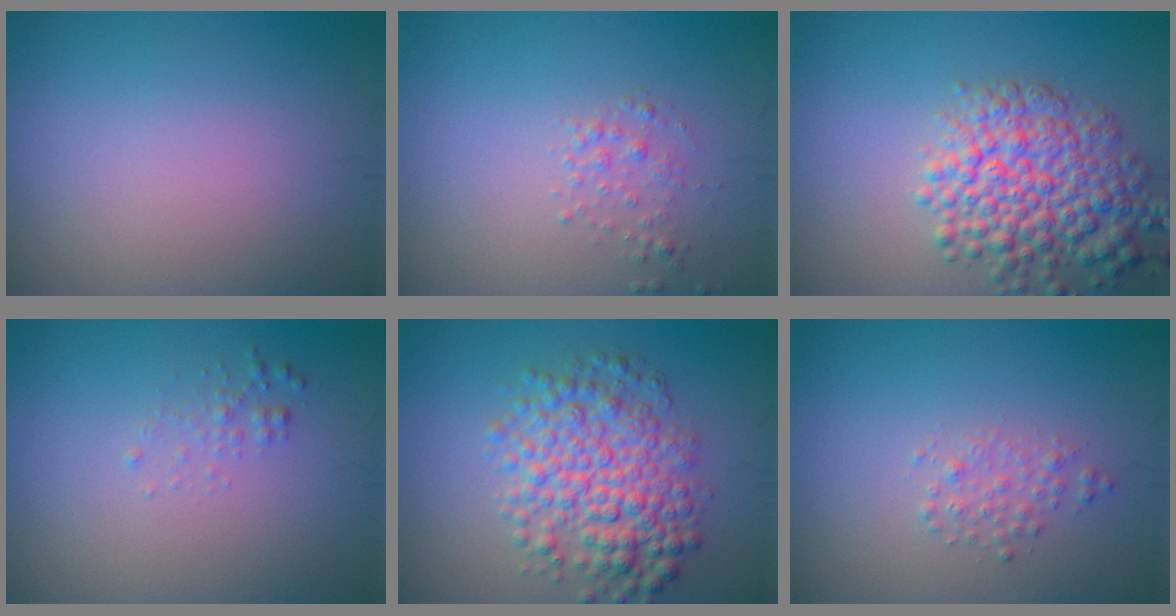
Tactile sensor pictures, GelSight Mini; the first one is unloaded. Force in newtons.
{"total": 1.3, "press": 1.2, "slide": 0.1}
{"total": 6.7, "press": 6.7, "slide": 0.3}
{"total": 0.9, "press": 0.9, "slide": 0.1}
{"total": 6.5, "press": 6.5, "slide": 0.1}
{"total": 1.4, "press": 1.4, "slide": 0.0}